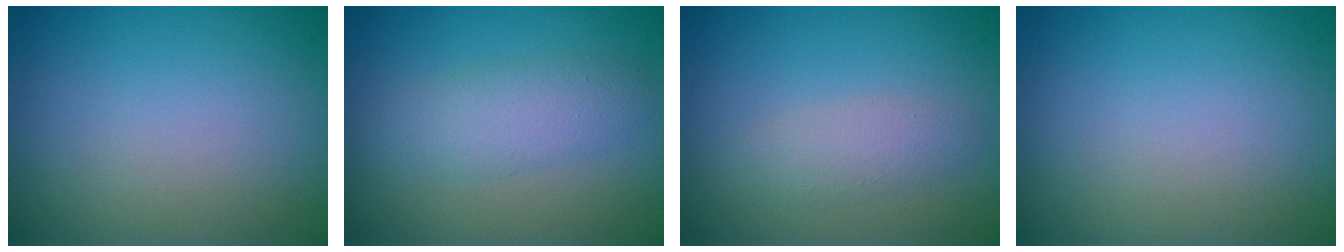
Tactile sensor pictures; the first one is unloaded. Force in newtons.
{"total": 2.7, "press": 2.7, "slide": 0.0}
{"total": 1.8, "press": 1.8, "slide": 0.0}
{"total": 0.0}